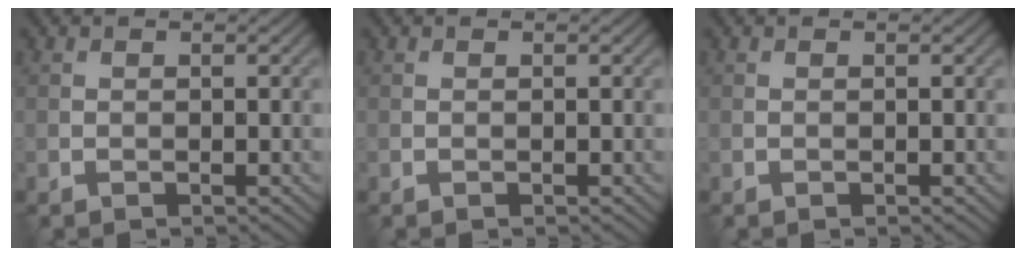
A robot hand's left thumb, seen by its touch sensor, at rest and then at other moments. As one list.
[{"total": 0.0}, {"total": 0.0}]